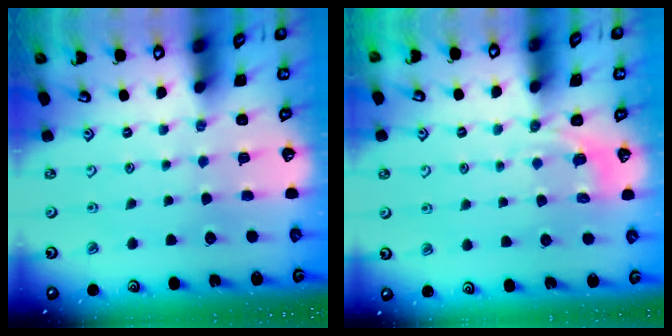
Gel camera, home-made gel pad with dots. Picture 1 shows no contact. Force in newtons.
{"total": 2.3, "press": 1.4, "slide": 1.8}